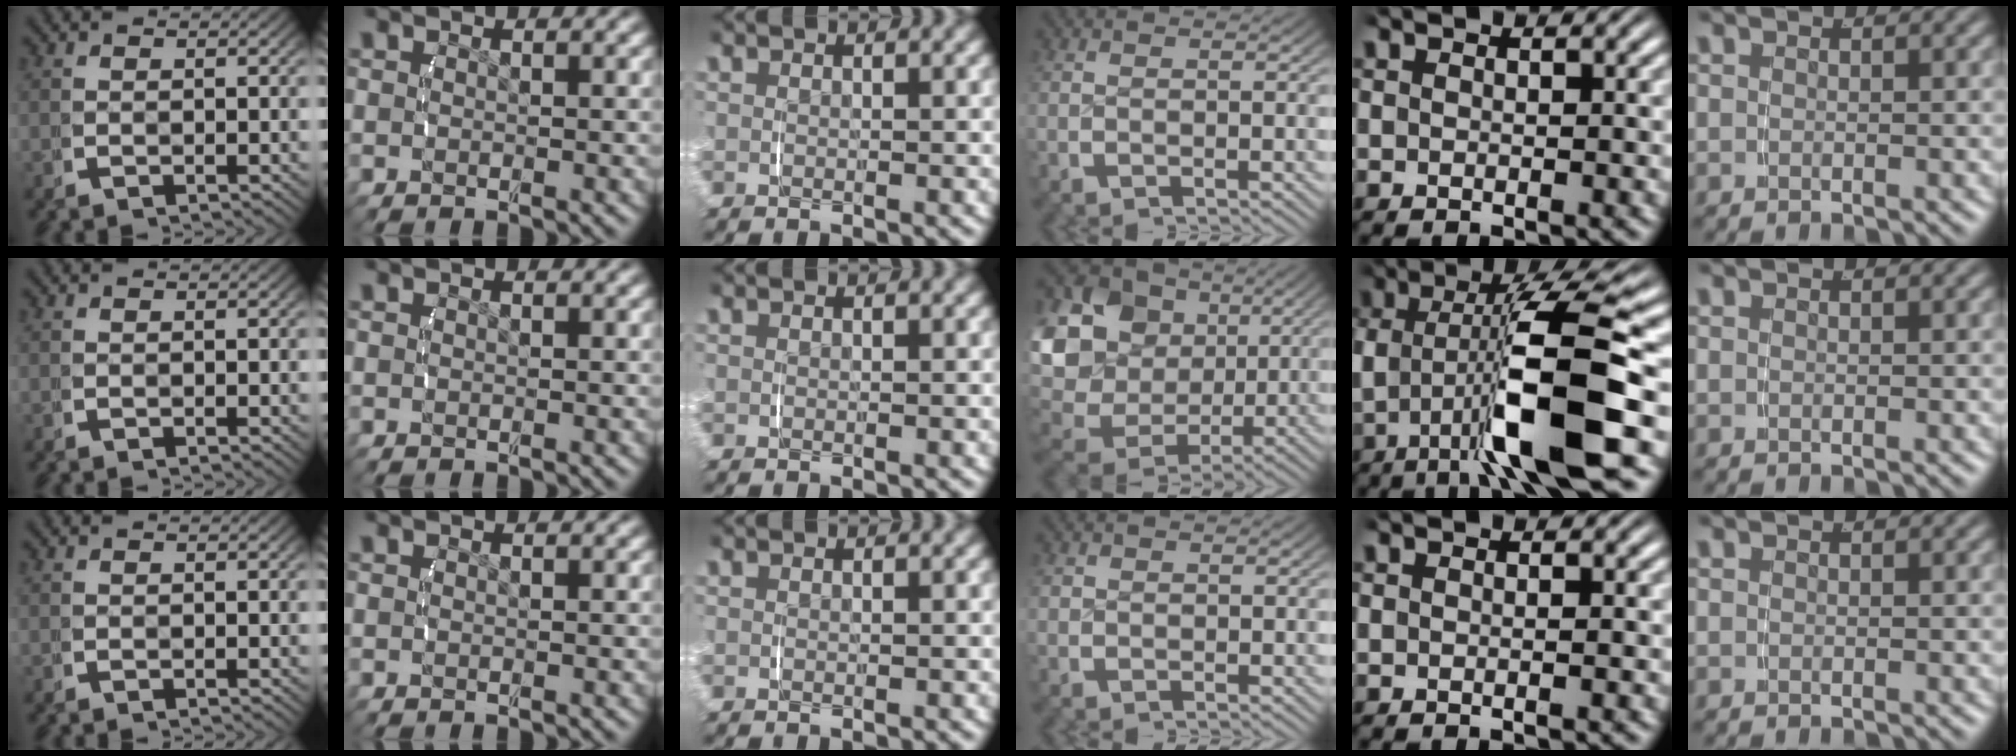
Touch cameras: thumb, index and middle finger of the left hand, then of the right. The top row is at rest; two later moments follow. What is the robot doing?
{"motion": "lift_and_place", "object": "jar lid"}